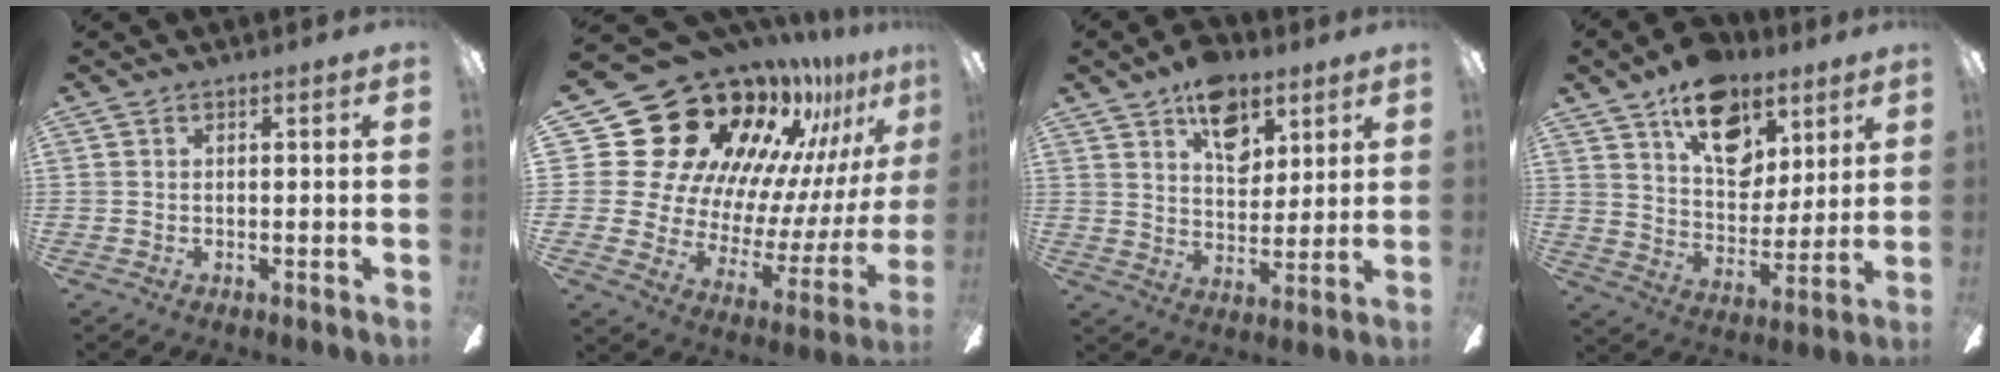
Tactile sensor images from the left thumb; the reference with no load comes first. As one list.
[{"total": 24.5, "force": [16.4, 14.9, 10.5], "torque": [-0.151, -0.160, 0.332]}, {"total": 12.0, "force": [7.2, 7.1, 6.4], "torque": [-0.081, -0.029, 0.126]}, {"total": 18.5, "force": [10.8, 11.4, 9.8], "torque": [-0.133, -0.055, 0.192]}]